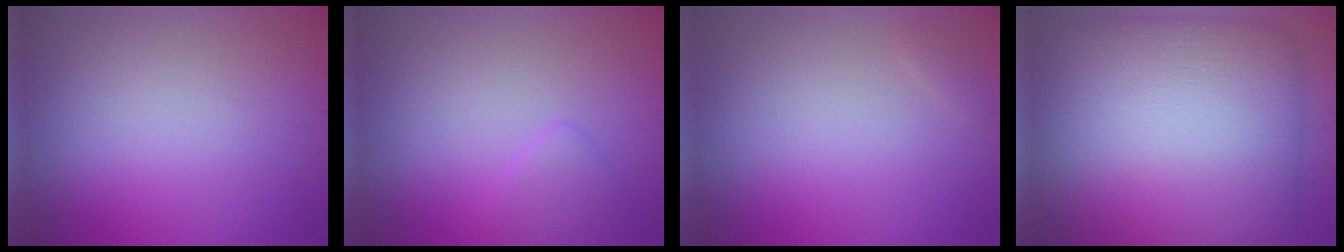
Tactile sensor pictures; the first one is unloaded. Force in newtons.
{"total": 1.4, "press": 1.4, "slide": 0.1}
{"total": 0.6, "press": 0.5, "slide": 0.1}
{"total": 16.6, "press": 16.6, "slide": 0.4}